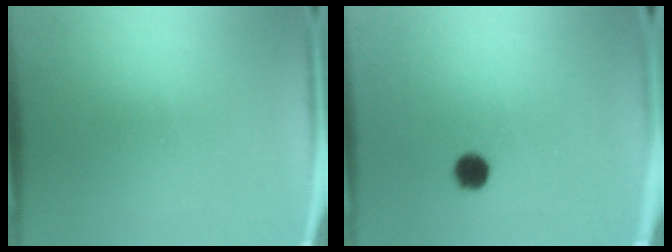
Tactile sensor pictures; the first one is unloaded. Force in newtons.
{"total": 4.3}